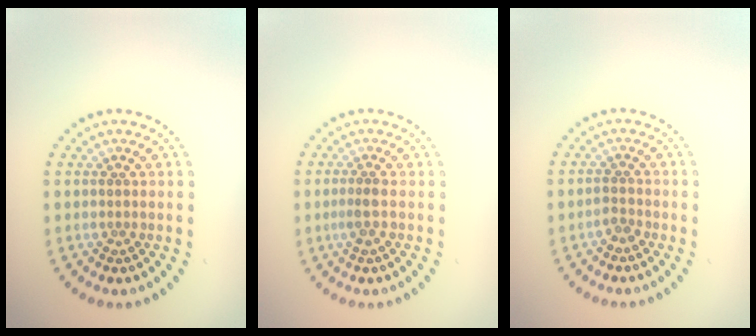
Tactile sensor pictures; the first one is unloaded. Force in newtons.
{"total": 1.2, "press": 1.0, "slide": 0.7}
{"total": 1.2, "press": 0.9, "slide": 0.8}